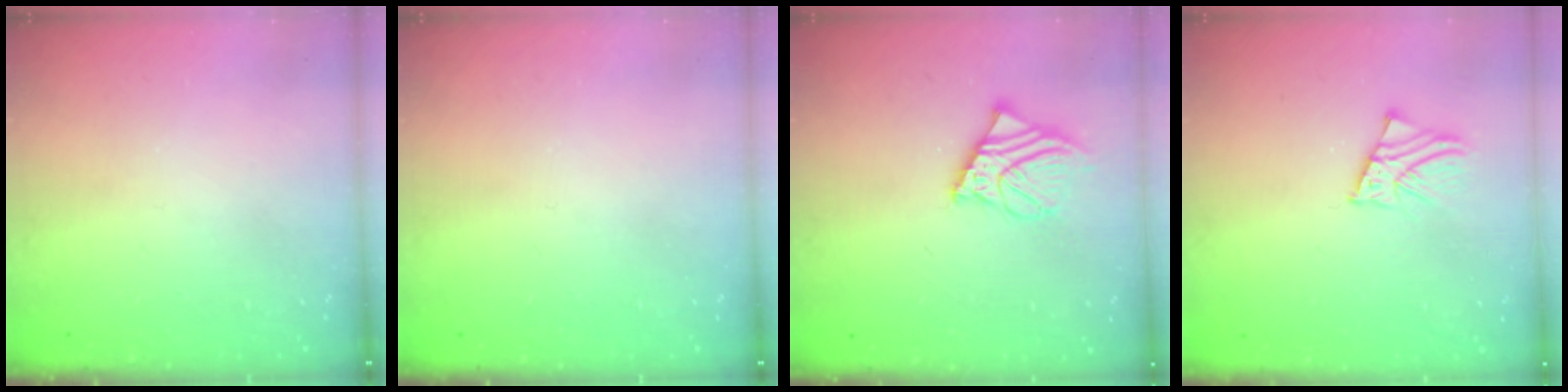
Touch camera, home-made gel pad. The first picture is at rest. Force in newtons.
{"total": 0.0}
{"total": 9.4, "press": 9.3, "slide": 1.4}
{"total": 2.3, "press": 2.3, "slide": 0.3}